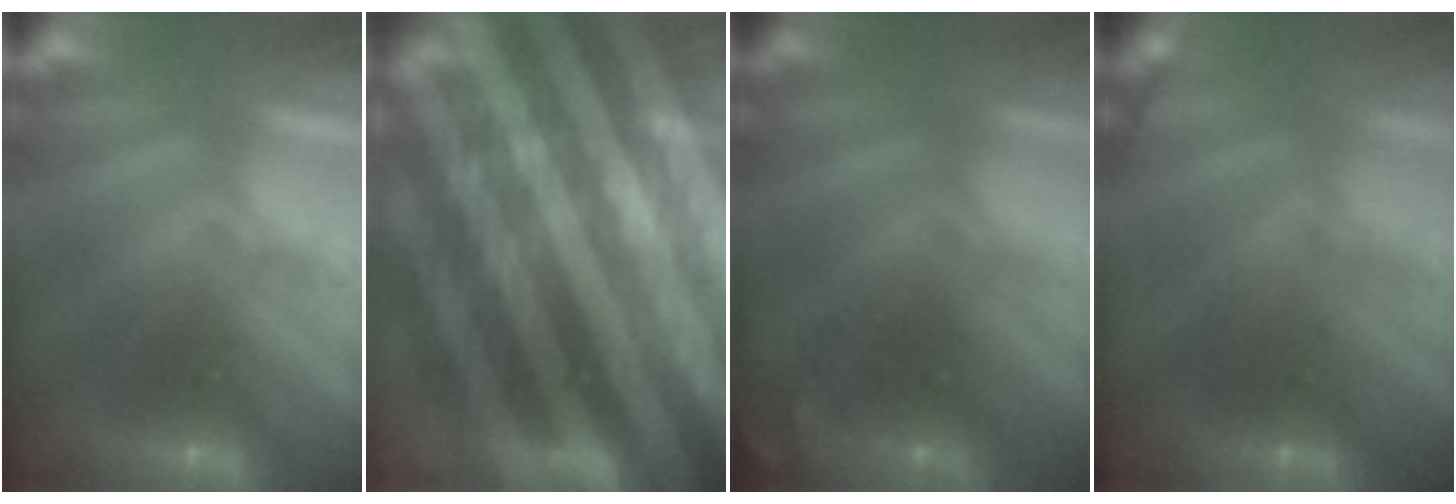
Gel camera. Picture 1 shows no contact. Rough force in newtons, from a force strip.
{"total": 7.8}
{"total": 6.6}
{"total": 1.9}